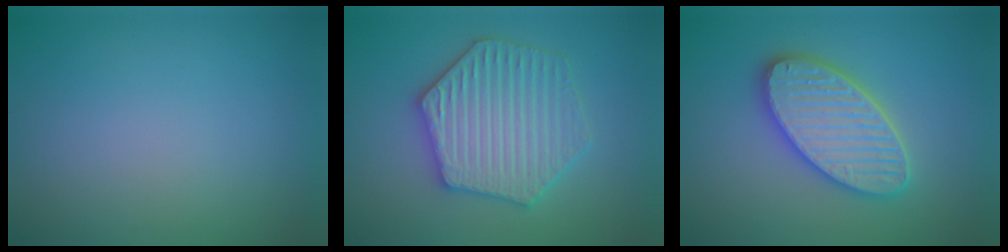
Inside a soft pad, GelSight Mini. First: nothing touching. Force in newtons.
{"total": 6.3, "press": 6.2, "slide": 1.0}
{"total": 5.6, "press": 5.5, "slide": 0.6}